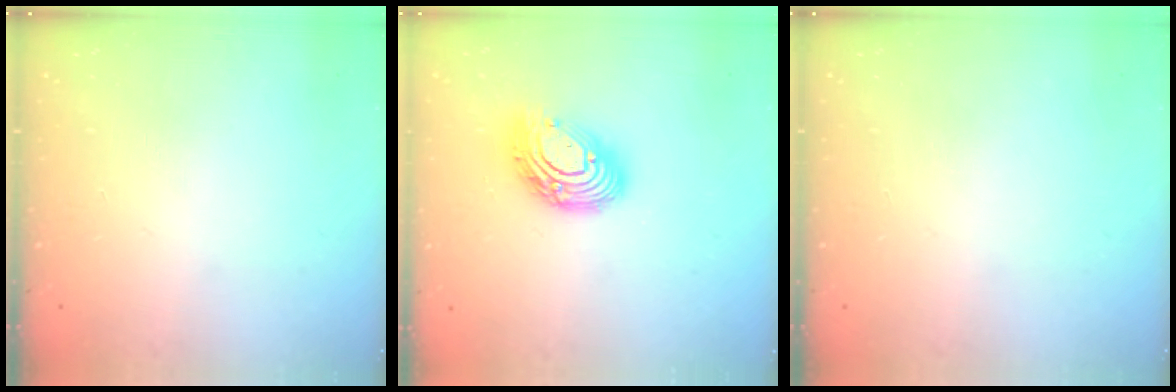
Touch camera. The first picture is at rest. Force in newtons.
{"total": 13.4, "press": 13.3, "slide": 1.4}
{"total": 0.0}